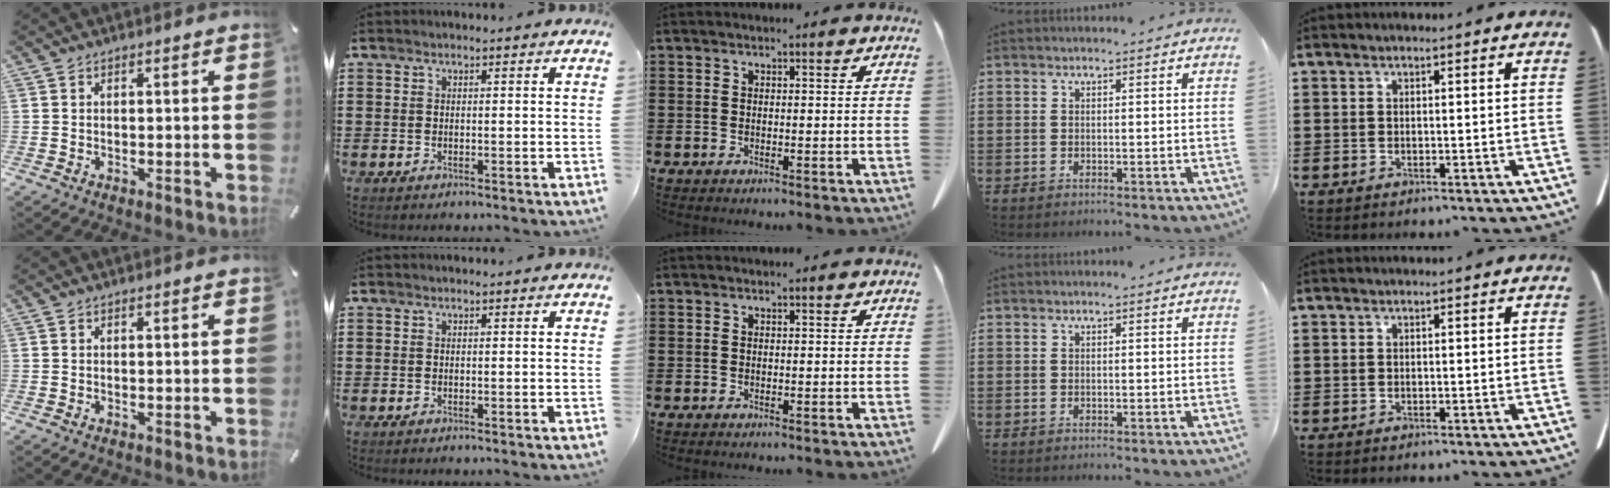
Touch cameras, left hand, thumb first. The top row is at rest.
{}